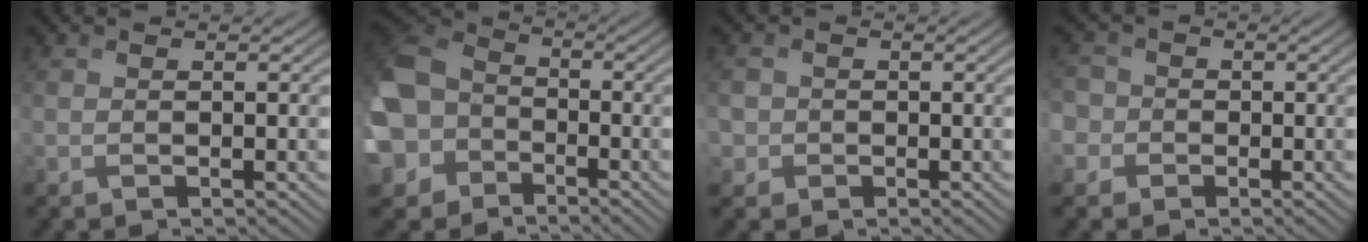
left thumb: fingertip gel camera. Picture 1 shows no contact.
{"total": 14.1, "force": [-5.8, 11.3, 6.0], "torque": [-0.209, -0.047, -0.112]}
{"total": 2.8, "force": [-0.1, 2.8, 0.2], "torque": [-0.006, 0.002, -0.017]}
{"total": 4.2, "force": [-0.9, 4.0, 0.9], "torque": [-0.031, 0.001, -0.042]}